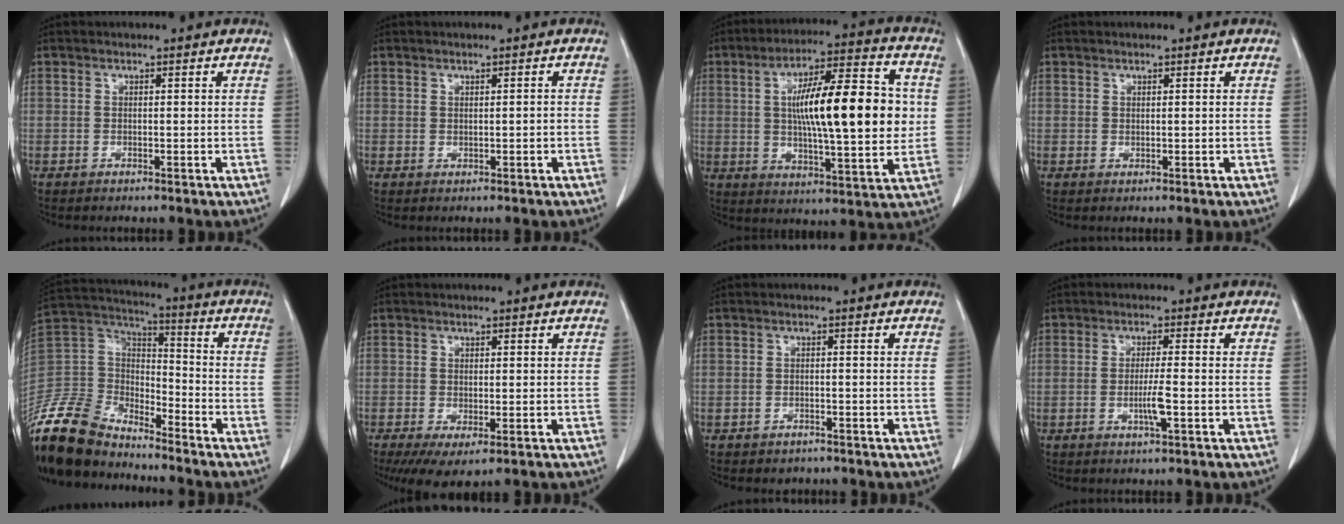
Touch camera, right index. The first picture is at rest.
{"total": 0.7, "force": [0.0, 0.2, 0.7], "torque": [-0.018, -0.002, 0.004]}
{"total": 19.1, "force": [2.0, 4.2, 18.6], "torque": [-0.302, 0.020, 0.029]}
{"total": 0.0}
{"total": 19.4, "force": [-17.1, 6.9, 6.2], "torque": [-0.152, 0.016, -0.321]}
{"total": 6.1, "force": [-3.2, 2.1, 4.7], "torque": [-0.075, -0.018, -0.051]}
{"total": 2.1, "force": [-1.6, 1.3, 0.5], "torque": [-0.013, 0.002, -0.018]}
{"total": 3.9, "force": [-1.1, 0.0, 3.7], "torque": [-0.073, -0.006, -0.021]}